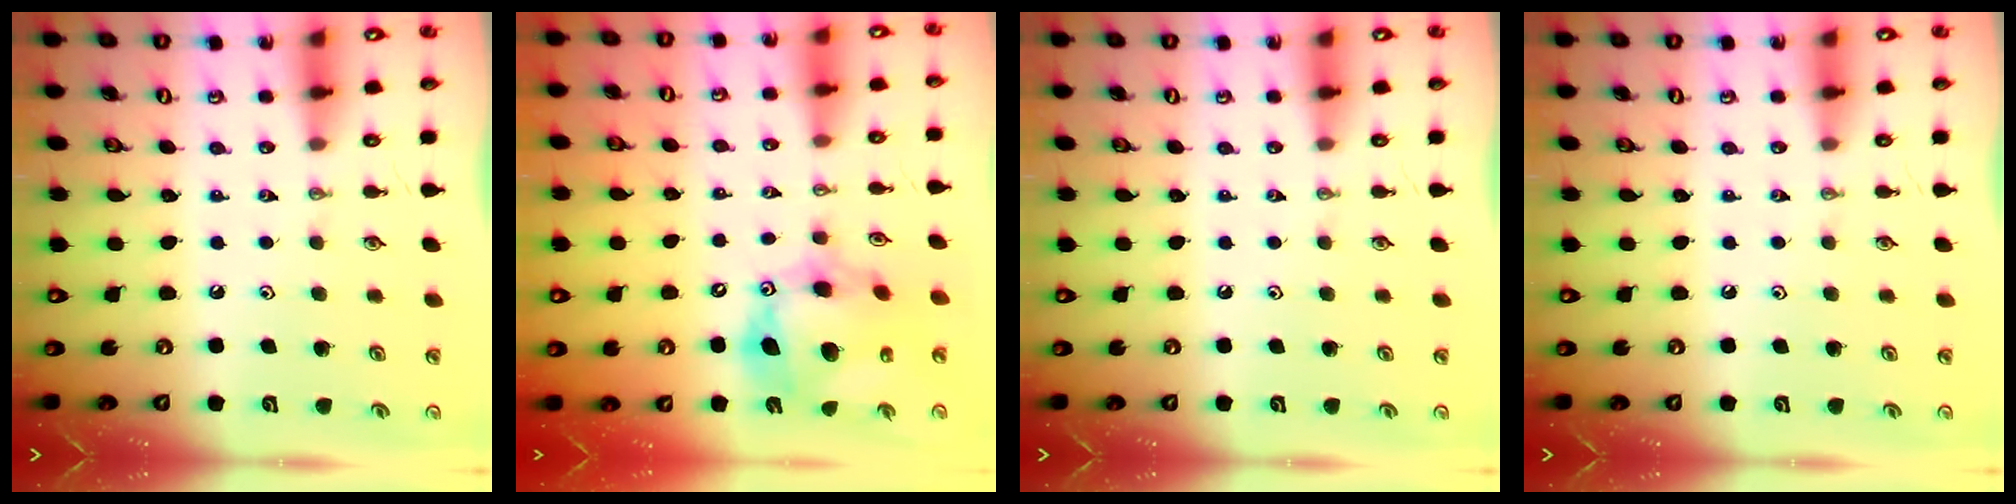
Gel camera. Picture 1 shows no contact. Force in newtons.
{"total": 15.0, "press": 14.9, "slide": 1.3}
{"total": 0.0}
{"total": 0.0}